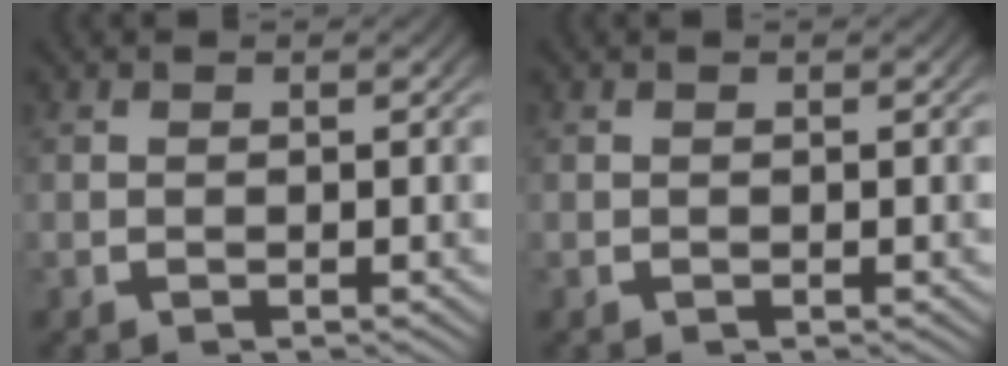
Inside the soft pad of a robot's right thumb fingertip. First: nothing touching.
{"total": 0.0}